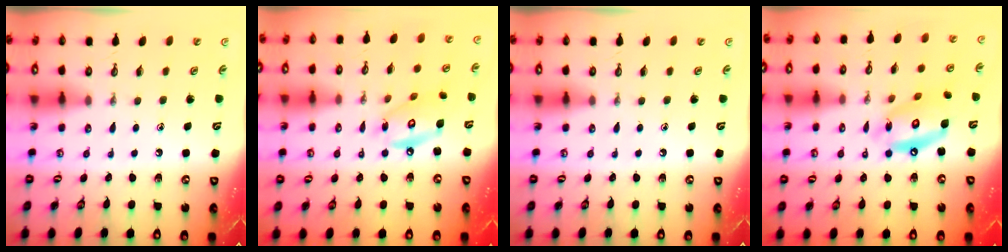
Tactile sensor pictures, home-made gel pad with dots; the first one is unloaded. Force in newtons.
{"total": 12.5, "press": 12.5, "slide": 0.9}
{"total": 0.0}
{"total": 14.9, "press": 14.8, "slide": 1.4}